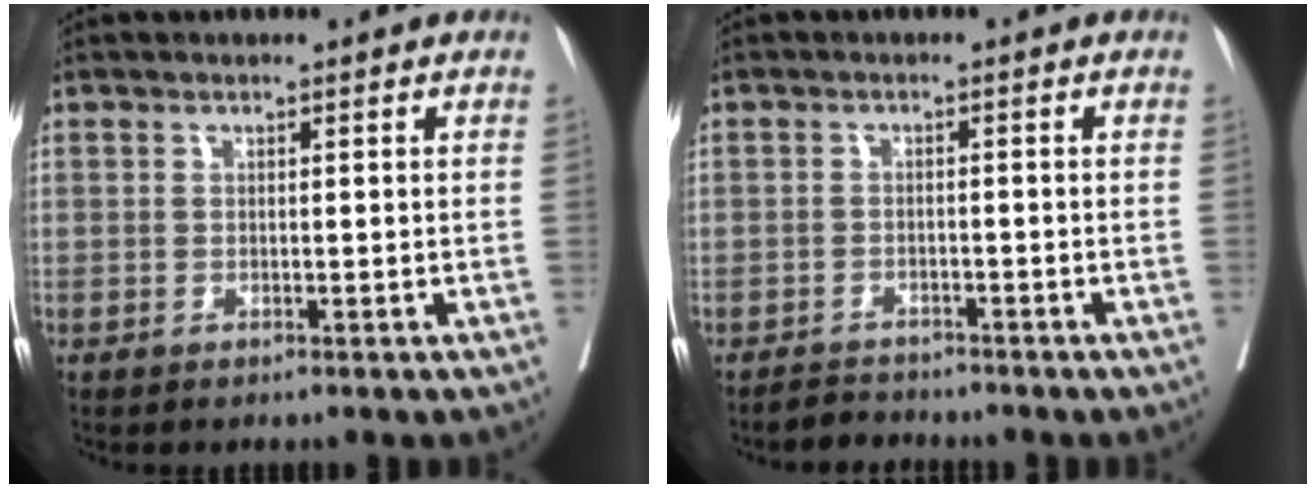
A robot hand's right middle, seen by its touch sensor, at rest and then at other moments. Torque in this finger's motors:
{"motor_torque": [0.36, -0.48, 0.02, 0.00]}